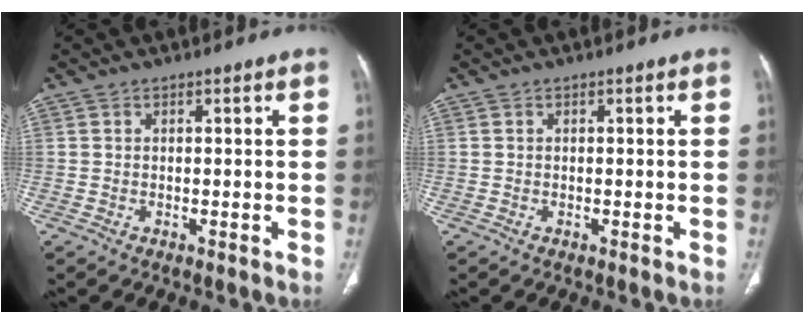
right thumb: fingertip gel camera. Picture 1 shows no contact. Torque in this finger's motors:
{"motor_torque": [0.10, 0.14, -0.10, 0.09, 0.02]}